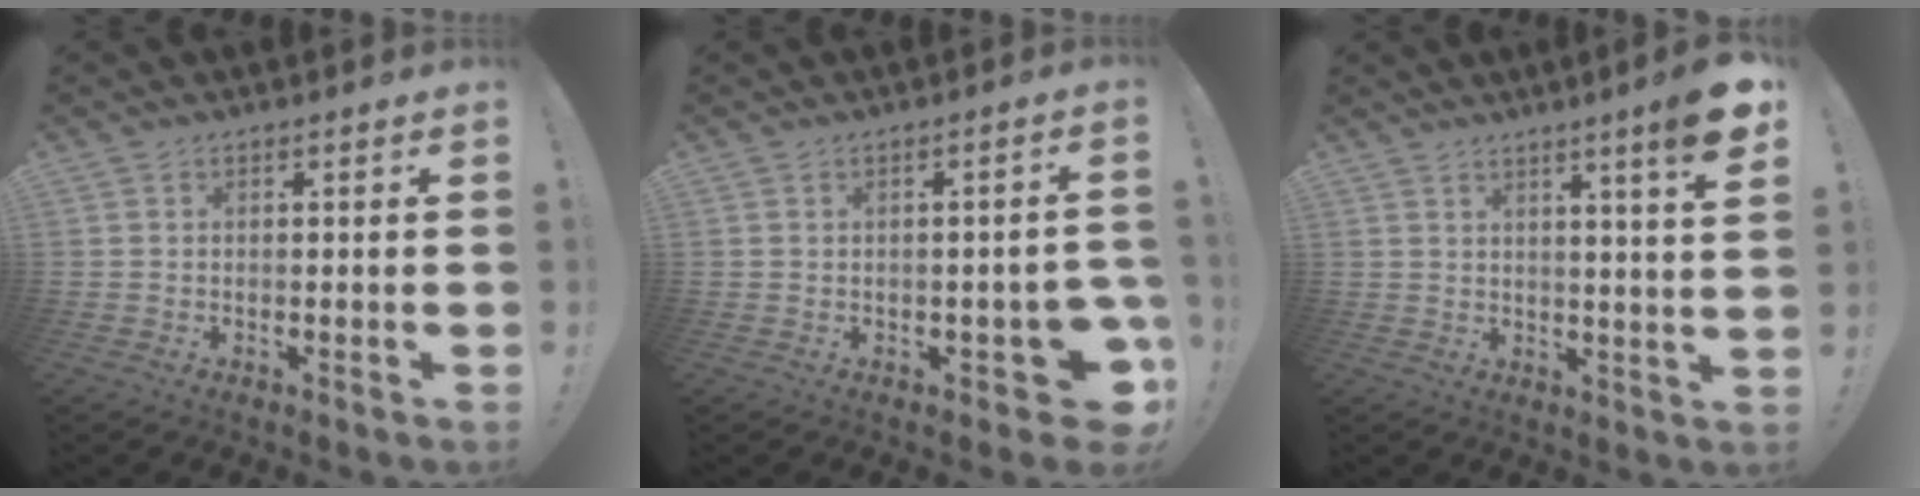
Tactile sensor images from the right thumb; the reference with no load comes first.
{"total": 7.6, "force": [-2.8, 3.5, 6.1], "torque": [-0.070, 0.012, -0.037]}
{"total": 8.6, "force": [4.5, -0.6, 7.3], "torque": [-0.099, -0.033, 0.067]}